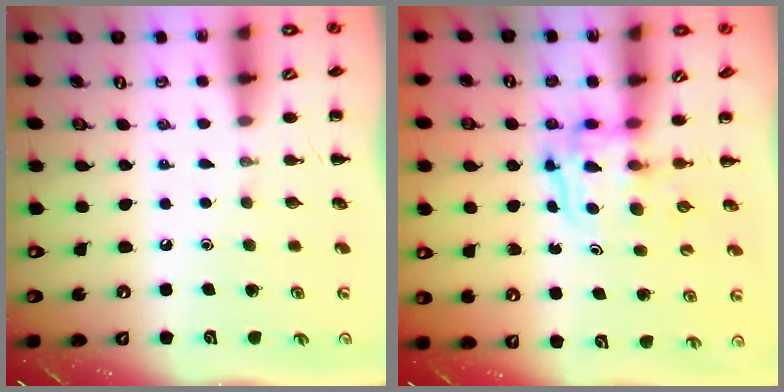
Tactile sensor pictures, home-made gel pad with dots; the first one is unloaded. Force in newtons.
{"total": 3.4, "press": 3.4, "slide": 0.3}